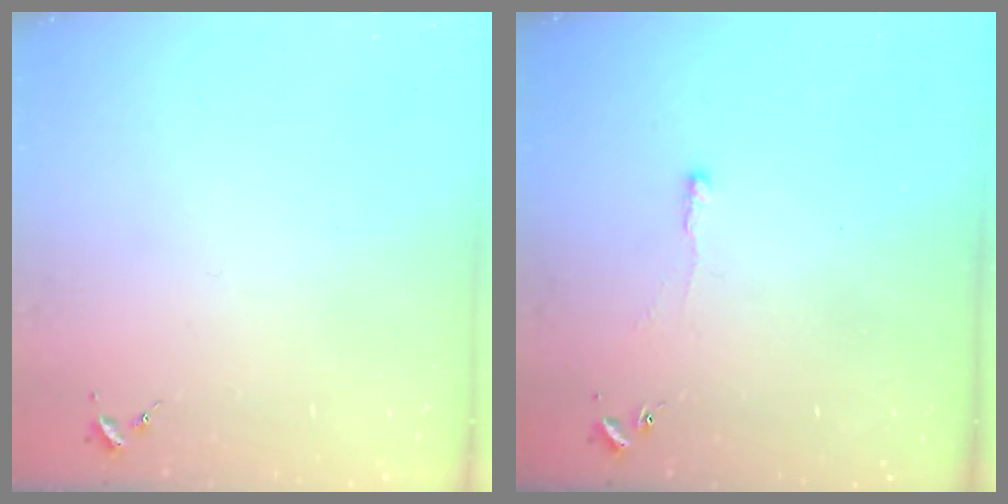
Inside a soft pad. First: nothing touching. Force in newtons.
{"total": 2.5, "press": 2.5, "slide": 0.5}